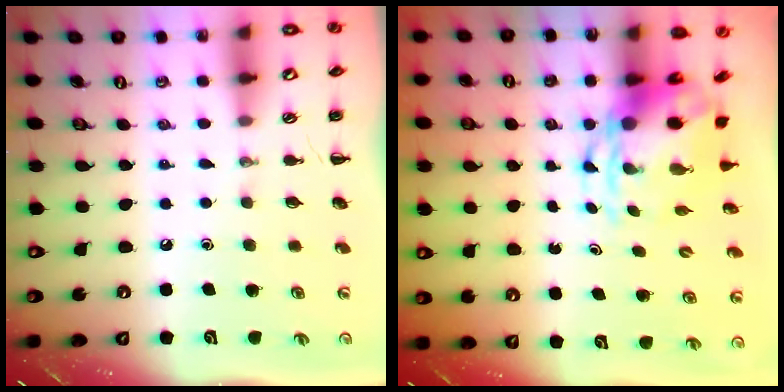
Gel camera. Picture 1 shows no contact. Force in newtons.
{"total": 5.7, "press": 5.5, "slide": 1.5}